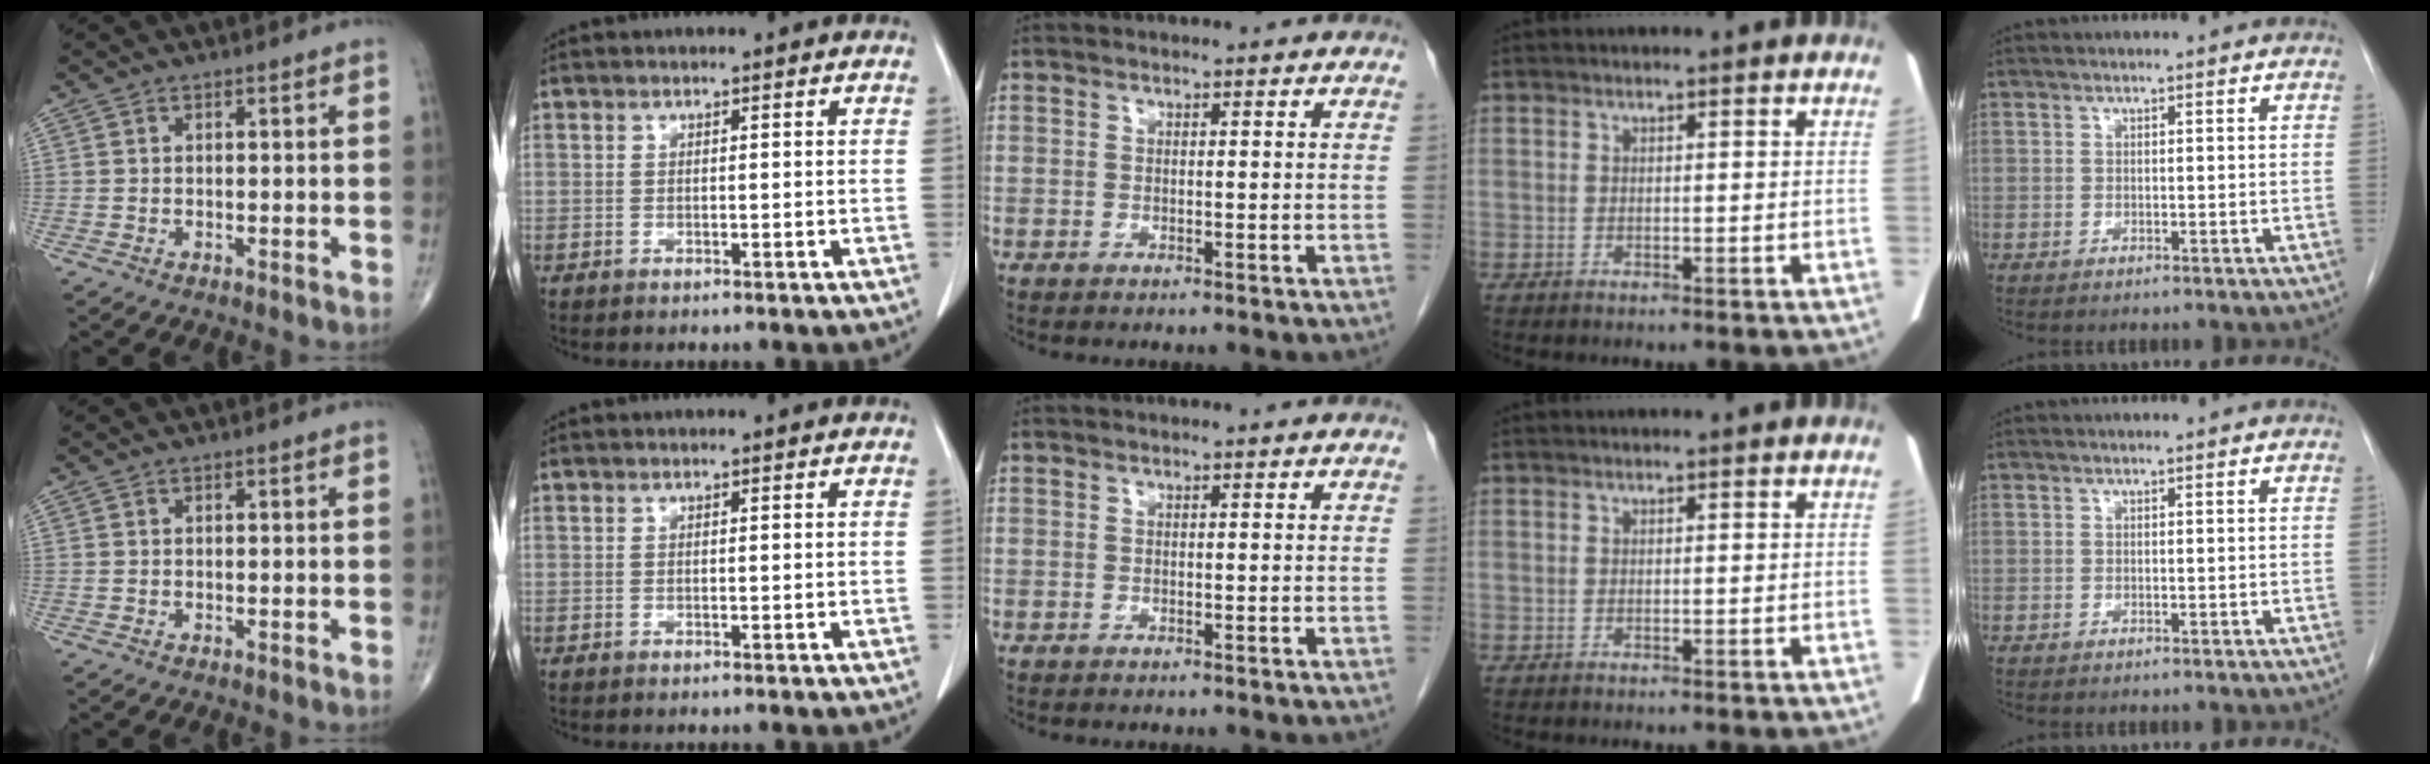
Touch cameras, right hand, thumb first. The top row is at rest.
{}